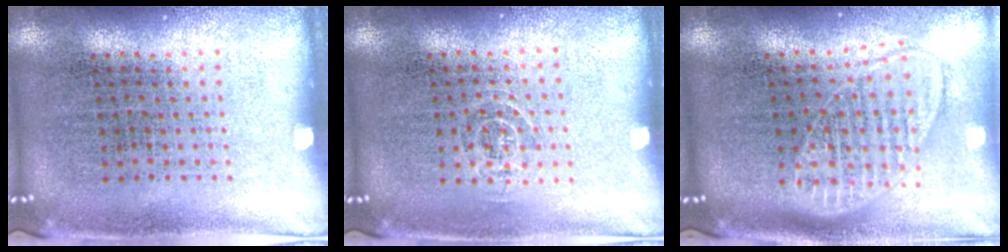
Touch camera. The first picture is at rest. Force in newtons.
{"total": 0.8, "press": 0.5, "slide": 0.6}
{"total": 1.9, "press": 1.6, "slide": 1.1}